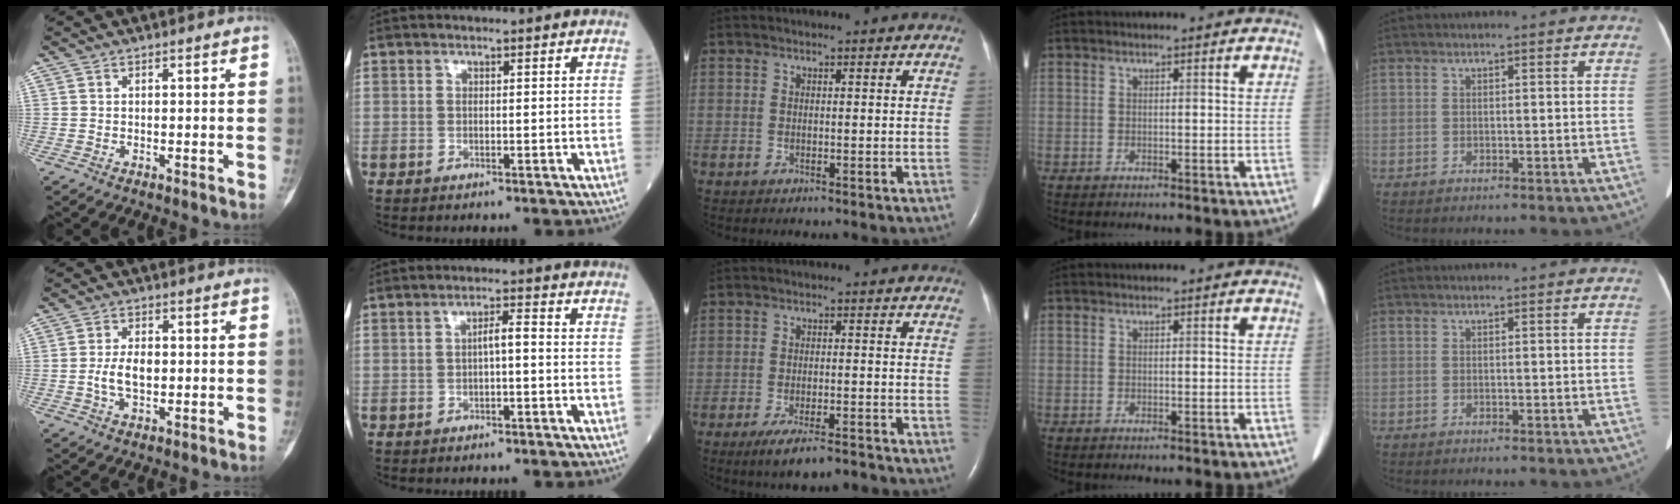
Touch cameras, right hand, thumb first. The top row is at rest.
{"thumb": {"total": 5.4, "force": [-0.4, 3.0, 4.4], "torque": [-0.084, 0.005, -0.009]}, "index": {"total": 2.4, "force": [-0.3, 0.4, 2.4], "torque": [-0.036, 0.007, -0.007]}, "middle": {"total": 6.3, "force": [-5.0, 1.0, 3.8], "torque": [-0.066, -0.011, -0.083]}}